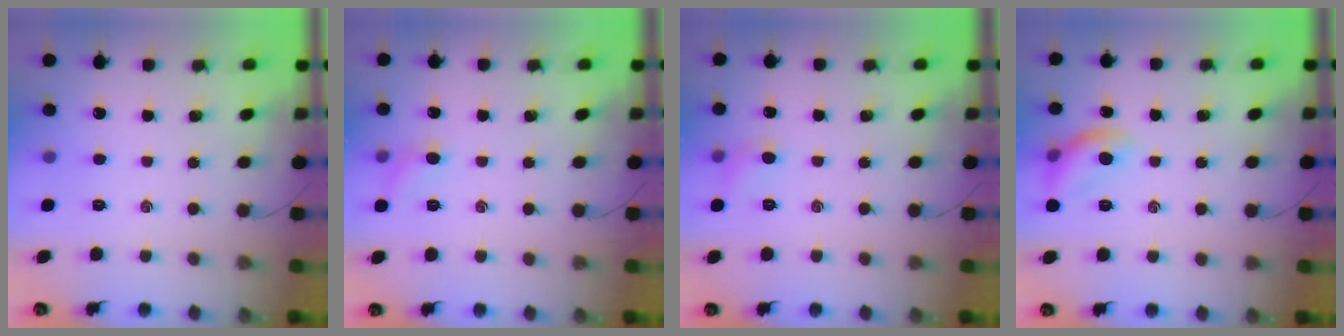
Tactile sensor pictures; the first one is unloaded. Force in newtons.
{"total": 5.6, "press": 5.3, "slide": 1.8}
{"total": 6.0, "press": 5.8, "slide": 1.6}
{"total": 9.2, "press": 9.2, "slide": 0.3}